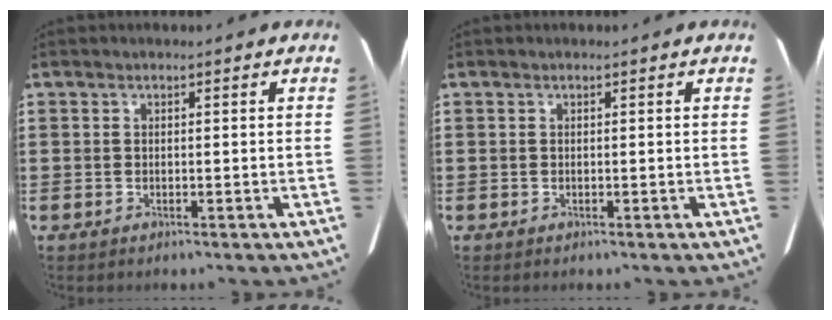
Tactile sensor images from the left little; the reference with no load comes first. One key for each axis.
{"total": 0.0}